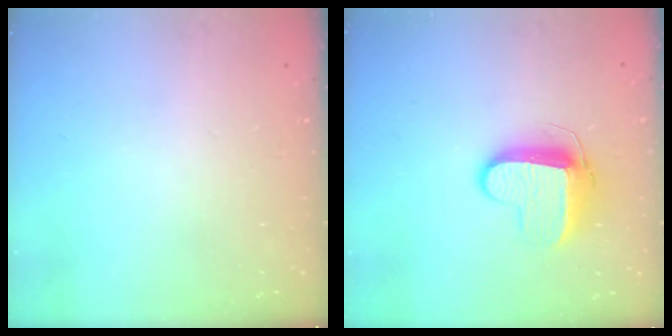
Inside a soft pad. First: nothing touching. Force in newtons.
{"total": 10.3, "press": 10.3, "slide": 1.1}